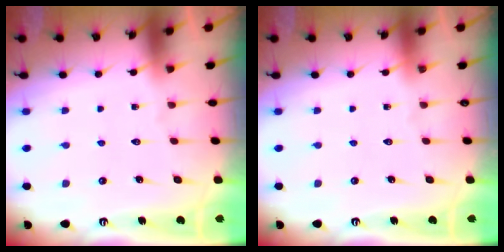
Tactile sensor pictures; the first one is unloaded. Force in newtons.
{"total": 0.0}